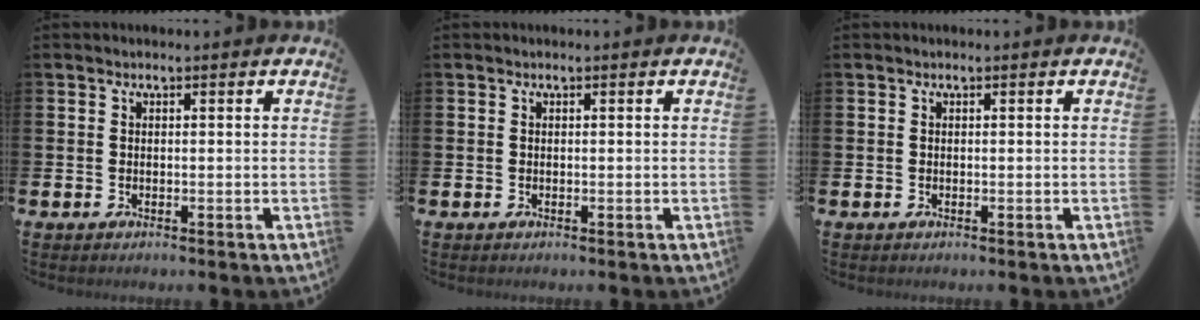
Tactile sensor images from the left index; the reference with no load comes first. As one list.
[{"total": 0.0}, {"total": 0.0}]